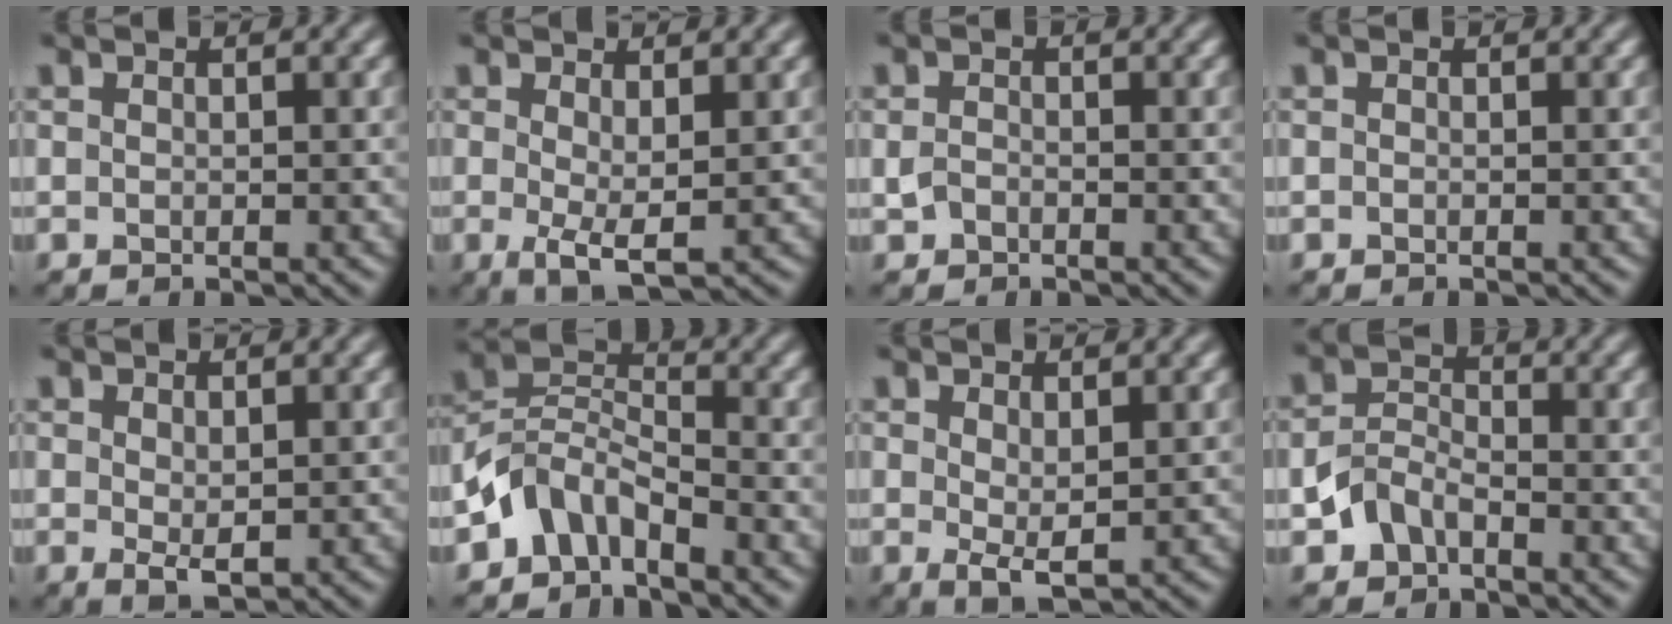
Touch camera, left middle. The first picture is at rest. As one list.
[{"total": 2.9, "force": [0.1, 0.7, 2.8], "torque": [-0.055, -0.009, 0.002]}, {"total": 1.0, "force": [-0.5, 0.7, 0.4], "torque": [-0.010, 0.001, -0.013]}, {"total": 0.0}, {"total": 1.8, "force": [0.1, 0.9, 1.6], "torque": [-0.030, -0.005, 0.007]}, {"total": 4.0, "force": [-2.8, 2.3, 1.6], "torque": [-0.026, 0.013, -0.067]}, {"total": 2.3, "force": [0.4, 0.8, 2.1], "torque": [-0.039, -0.007, 0.011]}, {"total": 3.3, "force": [-1.7, 2.2, 1.7], "torque": [-0.035, 0.010, -0.039]}]